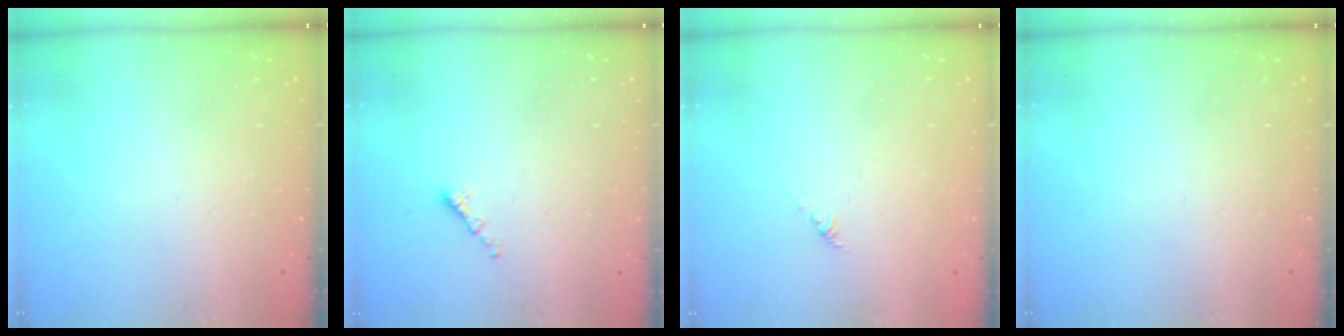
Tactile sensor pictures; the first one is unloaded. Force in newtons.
{"total": 1.4, "press": 1.2, "slide": 0.6}
{"total": 0.0}
{"total": 0.0}